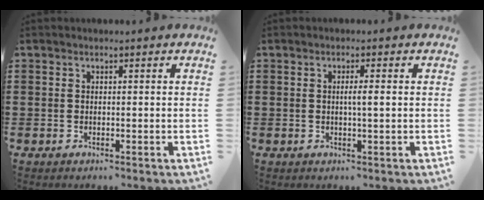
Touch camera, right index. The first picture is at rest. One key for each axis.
{"total": 2.0, "fx": 0.1, "fy": 0.2, "fz": 2.0, "tx": -0.036, "ty": -0.001, "tz": -0.001}